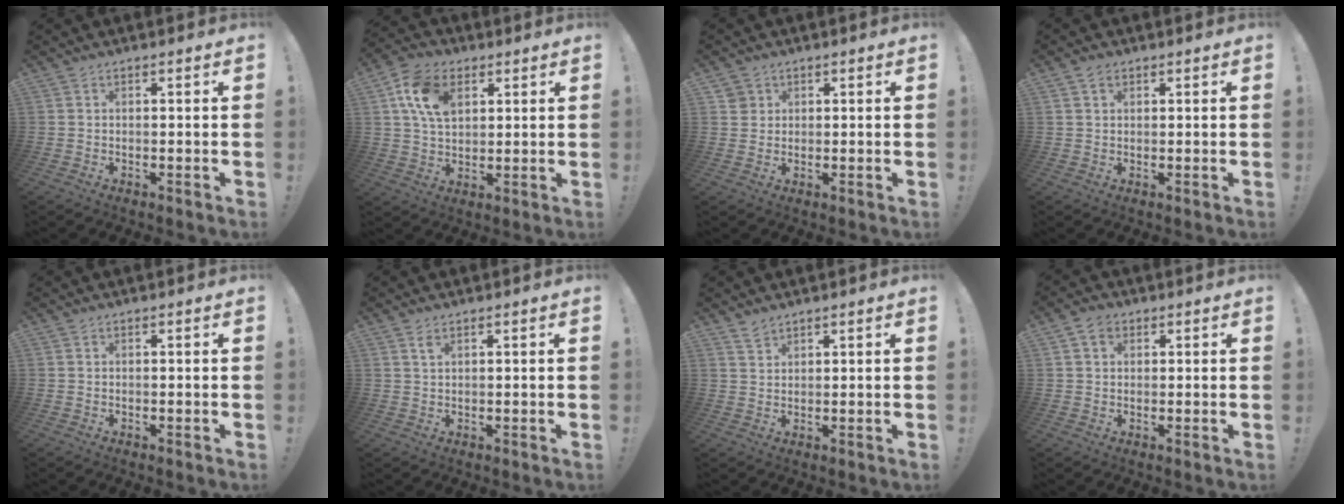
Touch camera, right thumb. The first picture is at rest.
{"total": 13.1, "force": [5.1, 8.7, 8.3], "torque": [-0.147, 0.004, 0.099]}
{"total": 2.8, "force": [1.5, 2.4, -0.1], "torque": [0.003, 0.000, 0.027]}
{"total": 1.8, "force": [1.1, 1.2, 0.8], "torque": [-0.015, 0.001, 0.021]}
{"total": 0.0}
{"total": 2.1, "force": [1.2, 0.8, 1.5], "torque": [-0.028, -0.001, 0.022]}
{"total": 2.6, "force": [2.3, 0.8, 0.8], "torque": [-0.010, -0.017, 0.043]}
{"total": 3.8, "force": [1.4, 2.8, 2.1], "torque": [-0.035, 0.002, 0.026]}